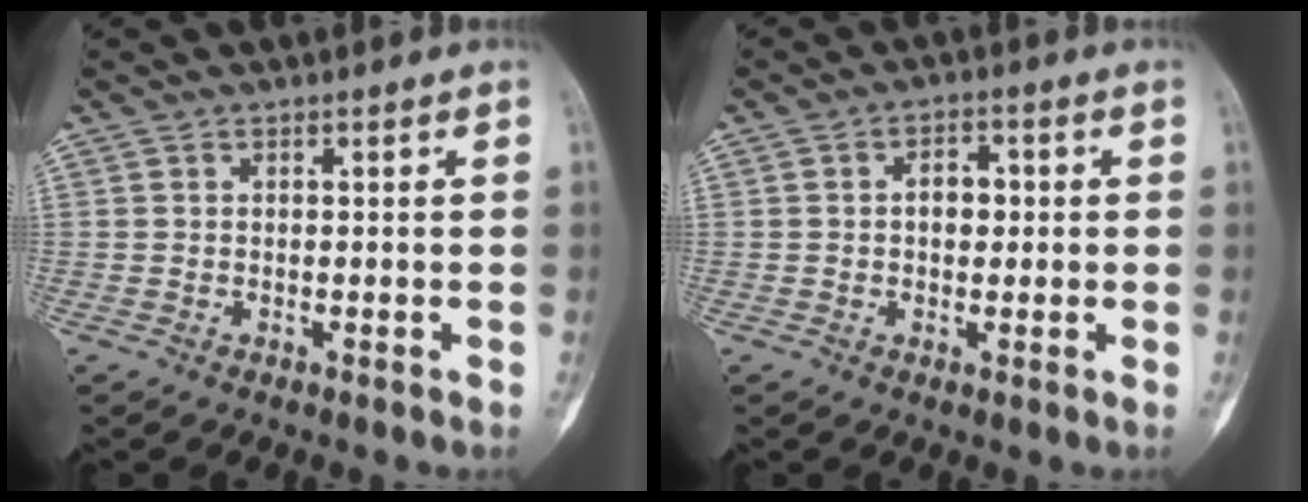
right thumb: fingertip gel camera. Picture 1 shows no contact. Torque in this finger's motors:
{"motor_torque": [-0.09, 0.86, -0.01, 0.01, 0.00]}